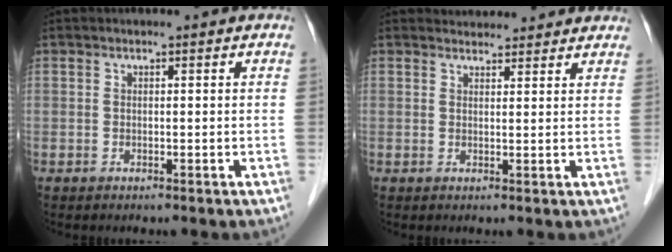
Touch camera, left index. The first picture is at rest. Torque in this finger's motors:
{"motor_torque": [0.85, -0.88, -0.08, -0.03]}